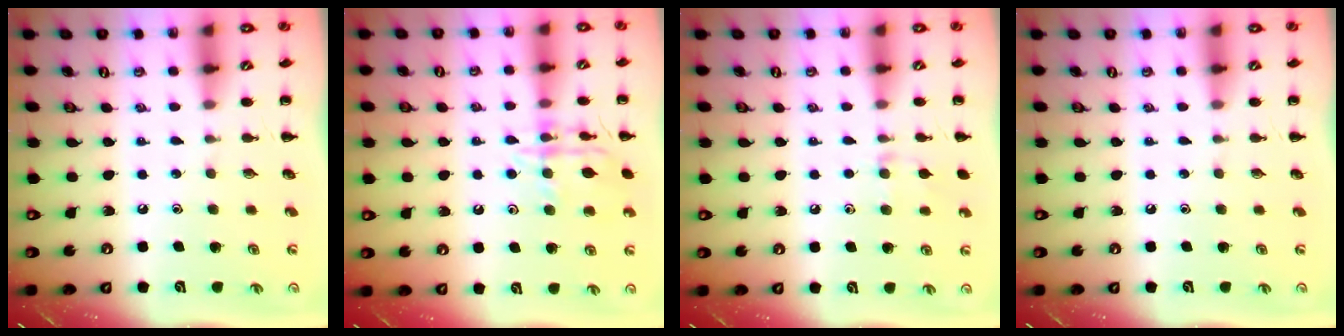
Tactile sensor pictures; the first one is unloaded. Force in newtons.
{"total": 13.5, "press": 13.5, "slide": 0.8}
{"total": 6.5, "press": 6.1, "slide": 2.3}
{"total": 0.0}